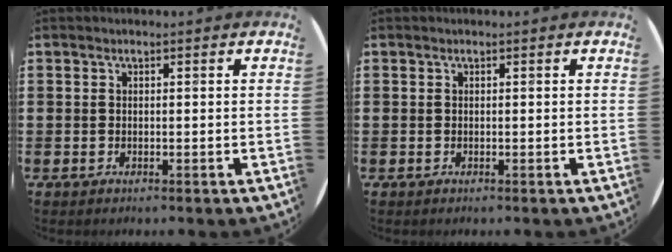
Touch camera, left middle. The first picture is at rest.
{"total": 0.0}